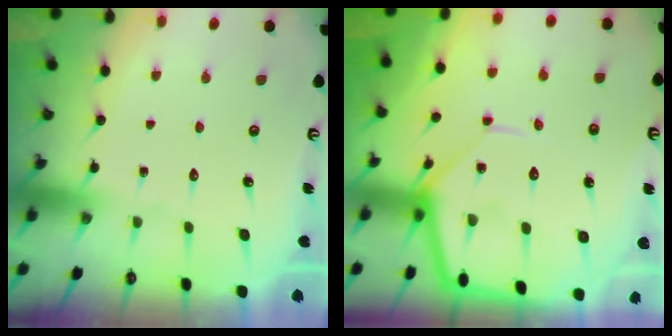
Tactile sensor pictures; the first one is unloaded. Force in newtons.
{"total": 12.6, "press": 12.5, "slide": 1.1}